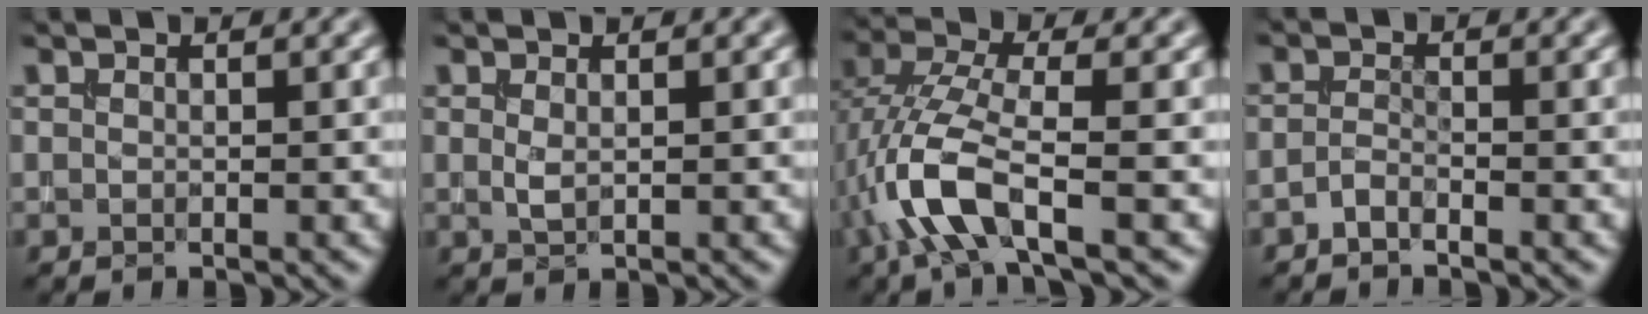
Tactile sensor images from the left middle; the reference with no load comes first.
{"total": 0.9, "force": [0.3, 0.3, 0.8], "torque": [-0.023, -0.002, 0.009]}
{"total": 6.3, "force": [-2.4, 2.1, 5.5], "torque": [-0.129, 0.008, -0.058]}
{"total": 1.1, "force": [-1.0, 0.0, 0.5], "torque": [-0.013, 0.003, -0.023]}